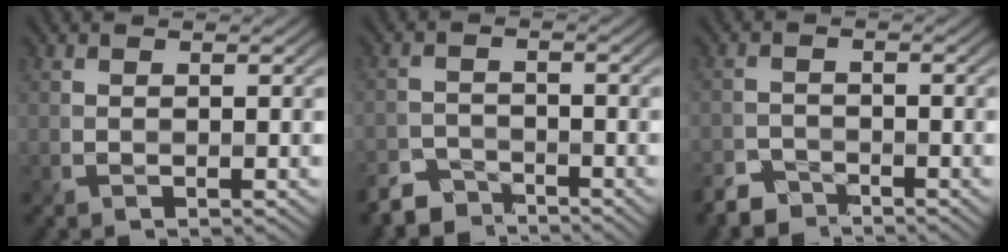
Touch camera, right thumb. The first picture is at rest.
{"total": 4.0, "force": [-3.8, 1.3, 0.4], "torque": [-0.004, -0.004, -0.078]}
{"total": 3.1, "force": [-2.9, 0.9, 0.1], "torque": [0.001, -0.003, -0.063]}